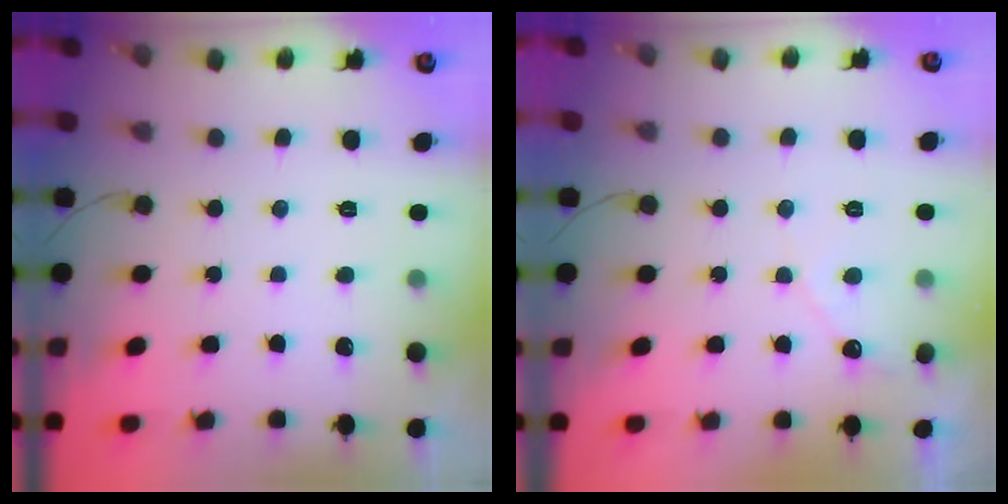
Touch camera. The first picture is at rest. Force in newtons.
{"total": 3.7, "press": 3.6, "slide": 0.3}